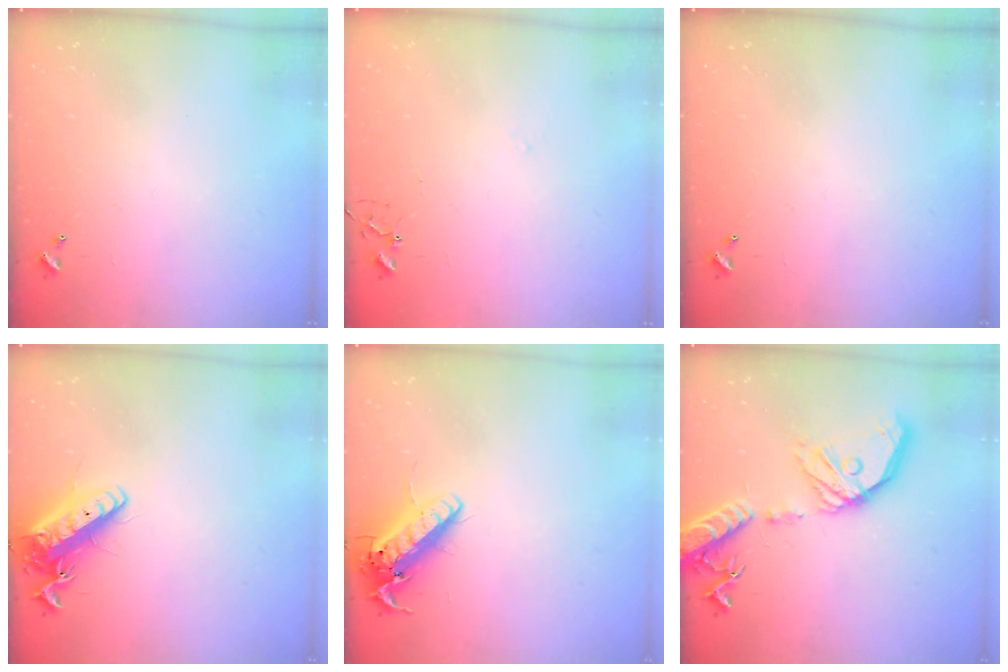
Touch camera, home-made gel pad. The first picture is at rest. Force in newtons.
{"total": 5.7, "press": 5.6, "slide": 0.7}
{"total": 0.0}
{"total": 13.9, "press": 13.7, "slide": 2.5}
{"total": 14.9, "press": 14.7, "slide": 2.8}
{"total": 22.7, "press": 22.4, "slide": 3.8}